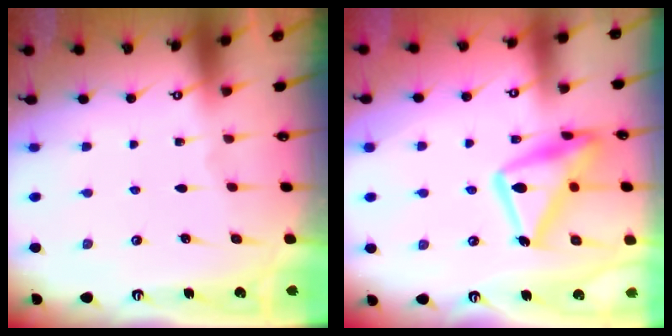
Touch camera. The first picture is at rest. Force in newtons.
{"total": 19.6, "press": 19.6, "slide": 1.3}